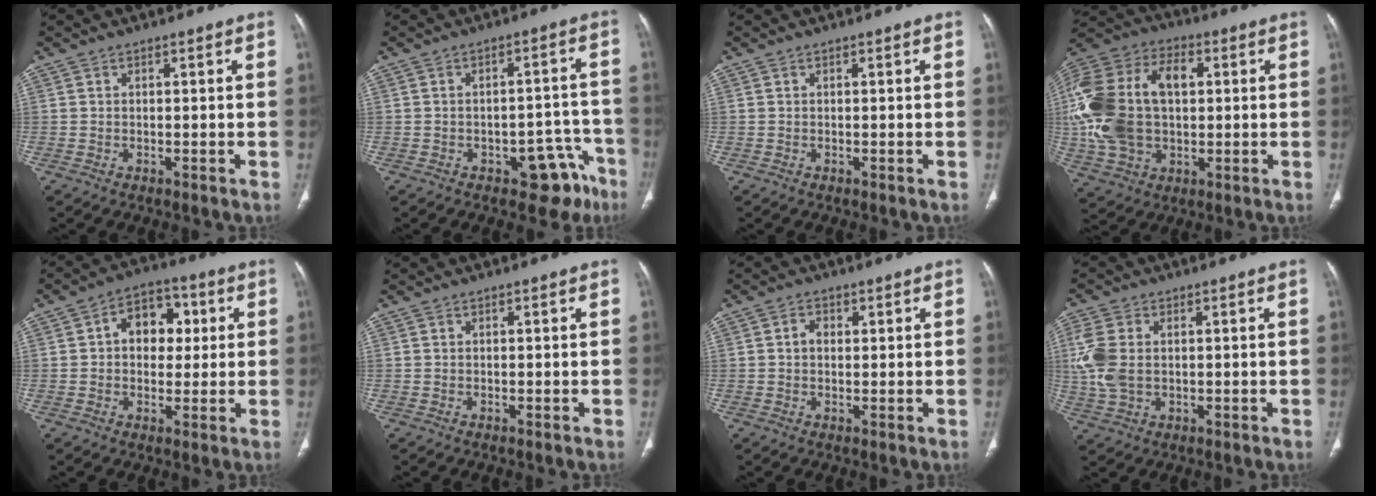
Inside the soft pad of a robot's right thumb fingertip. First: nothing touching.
{"total": 9.4, "force": [-5.5, 5.2, 5.6], "torque": [-0.025, 0.044, -0.065]}
{"total": 0.0}
{"total": 23.9, "force": [2.2, 15.5, 18.1], "torque": [-0.388, 0.017, 0.043]}
{"total": 10.1, "force": [1.9, 7.3, 6.6], "torque": [-0.054, 0.014, 0.023]}
{"total": 0.0}
{"total": 2.4, "force": [0.5, 1.9, 1.4], "torque": [-0.018, 0.005, 0.008]}
{"total": 8.1, "force": [0.7, 5.4, 6.1], "torque": [-0.157, 0.005, 0.018]}